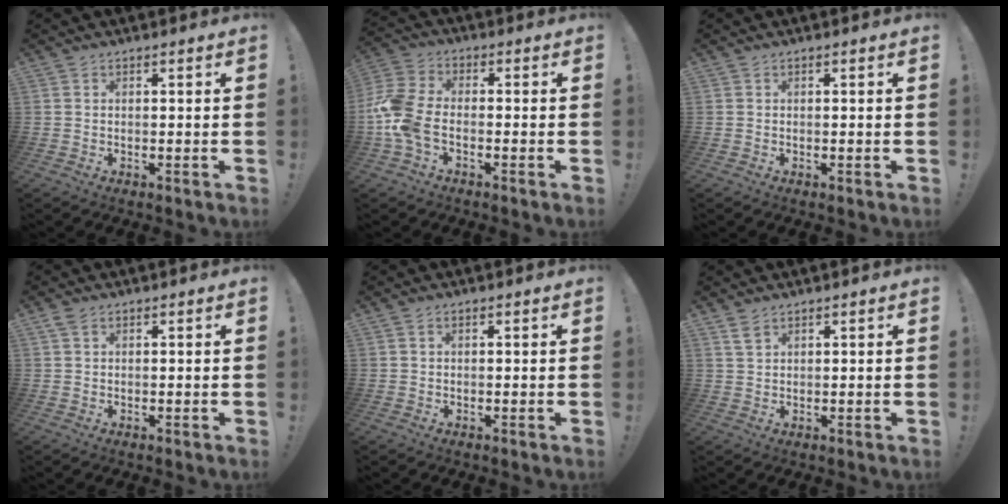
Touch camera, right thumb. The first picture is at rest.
{"total": 11.6, "force": [-2.8, 7.2, 8.7], "torque": [-0.200, 0.011, -0.049]}
{"total": 0.0}
{"total": 2.0, "force": [1.1, 1.2, 1.2], "torque": [-0.017, 0.001, 0.018]}
{"total": 0.6, "force": [0.2, 0.5, 0.3], "torque": [-0.006, 0.003, 0.004]}
{"total": 2.9, "force": [2.0, 1.2, 1.6], "torque": [-0.021, -0.010, 0.036]}